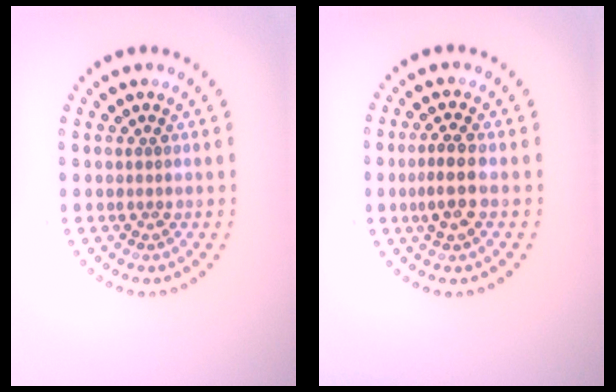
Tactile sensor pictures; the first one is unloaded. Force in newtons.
{"total": 2.7, "press": 2.5, "slide": 0.9}